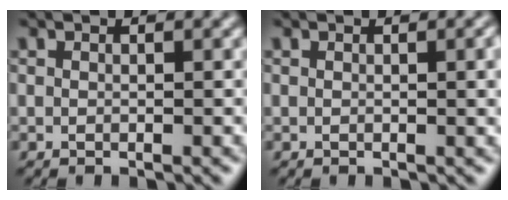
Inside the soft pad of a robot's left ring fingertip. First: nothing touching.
{"total": 1.8, "force": [0.2, 0.5, 1.7], "torque": [-0.018, 0.002, 0.000]}